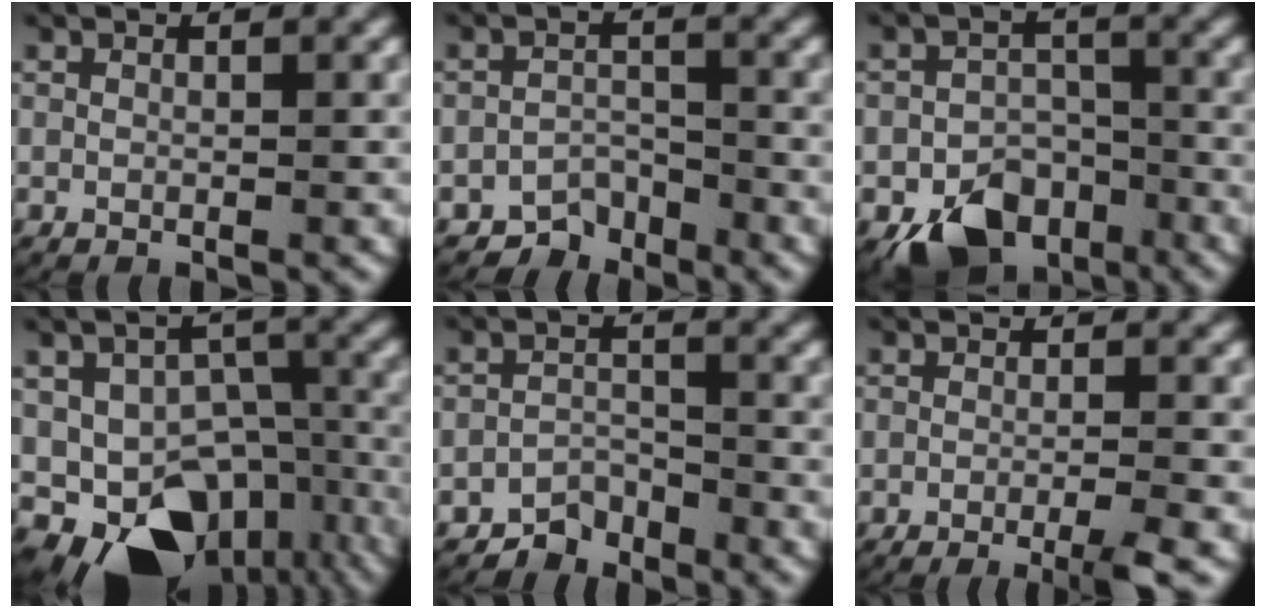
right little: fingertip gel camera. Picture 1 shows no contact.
{"total": 4.1, "force": [-3.4, 2.2, 0.6], "torque": [-0.005, -0.014, -0.060]}
{"total": 6.2, "force": [-4.7, 3.6, 2.0], "torque": [-0.011, -0.017, -0.086]}
{"total": 12.1, "force": [-5.7, 8.8, 5.9], "torque": [-0.095, -0.051, -0.080]}
{"total": 2.9, "force": [-2.6, 1.3, 0.4], "torque": [-0.006, -0.009, -0.049]}
{"total": 2.9, "force": [-2.0, 0.1, 2.1], "torque": [-0.032, -0.004, -0.033]}